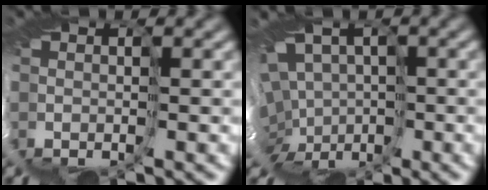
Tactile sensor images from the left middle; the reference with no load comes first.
{"total": 9.0, "force": [-1.7, 7.9, 4.1], "torque": [-0.096, -0.022, -0.033]}